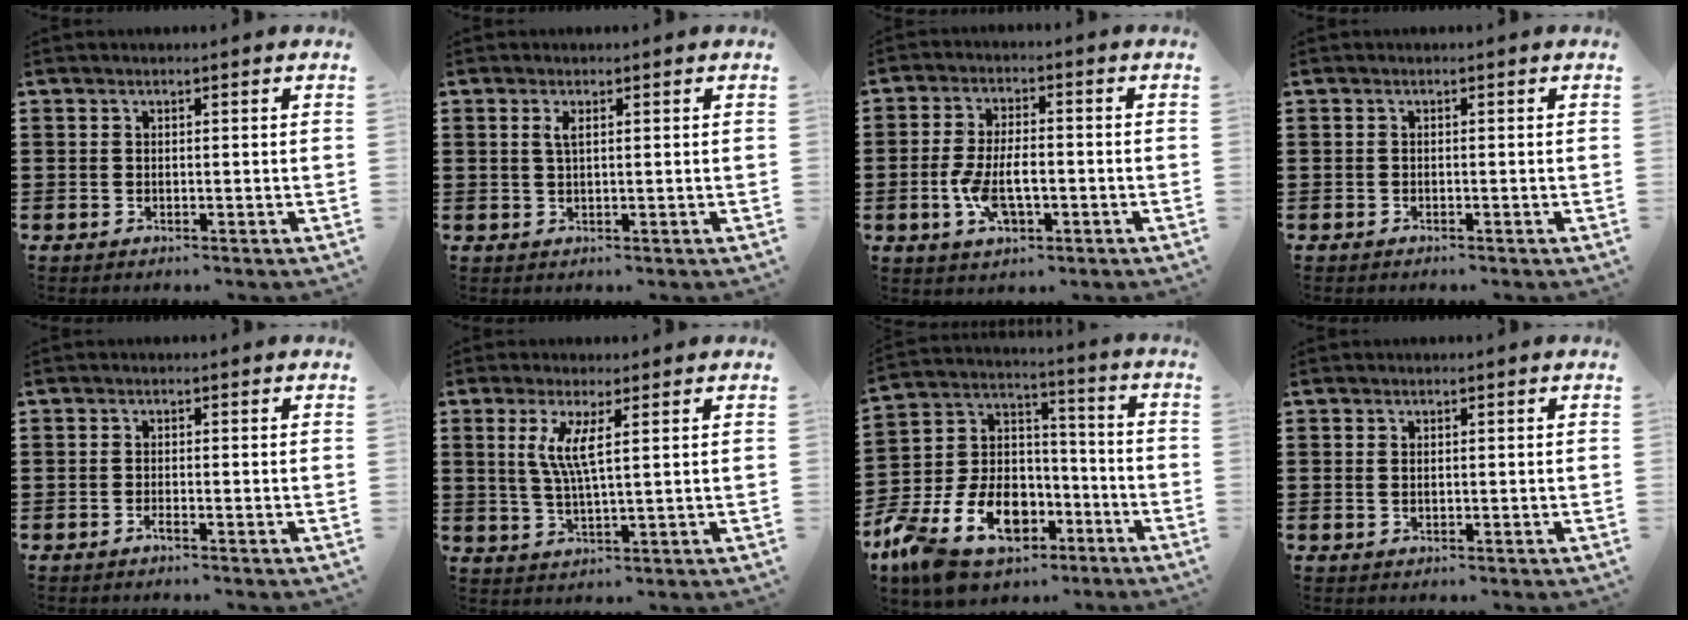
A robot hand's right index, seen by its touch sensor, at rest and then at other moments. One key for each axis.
{"total": 1.6, "fx": 0.5, "fy": 0.4, "fz": 1.5, "tx": -0.029, "ty": 0.005, "tz": 0.008}
{"total": 7.2, "fx": -1.8, "fy": 3.4, "fz": 6.1, "tx": -0.133, "ty": 0.003, "tz": -0.036}
{"total": 0.0}
{"total": 0.9, "fx": -0.6, "fy": 0.1, "fz": 0.7, "tx": -0.013, "ty": -0.003, "tz": -0.011}
{"total": 5.2, "fx": 1.5, "fy": 0.7, "fz": 4.9, "tx": -0.108, "ty": -0.005, "tz": 0.022}
{"total": 14.1, "fx": -7.4, "fy": 9.6, "fz": 7.3, "tx": -0.173, "ty": 0.033, "tz": -0.126}
{"total": 0.5, "fx": 0.3, "fy": 0.1, "fz": 0.4, "tx": -0.008, "ty": 0.003, "tz": 0.007}